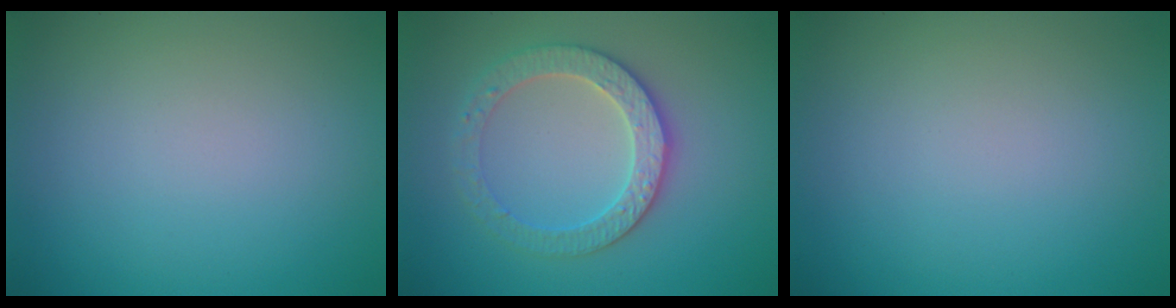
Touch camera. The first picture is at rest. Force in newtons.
{"total": 3.6, "press": 3.5, "slide": 0.9}
{"total": 0.0}